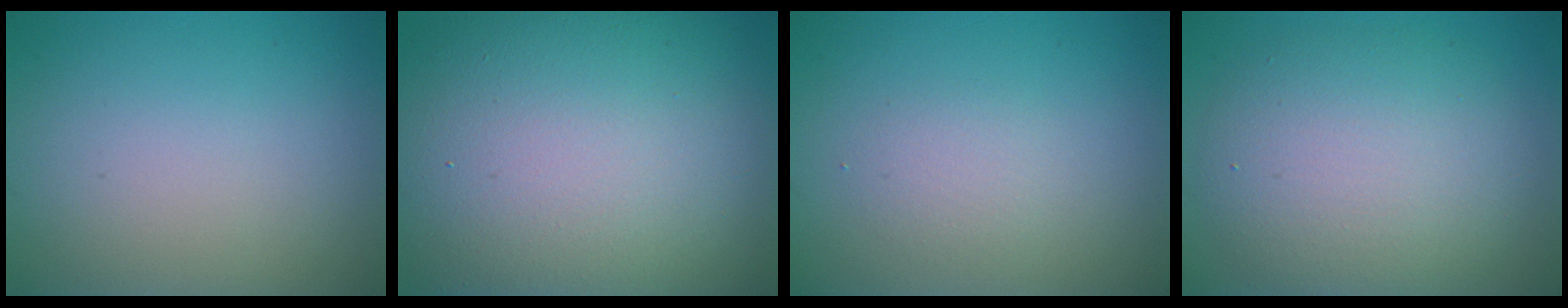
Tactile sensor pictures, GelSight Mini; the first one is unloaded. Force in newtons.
{"total": 17.3, "press": 17.3, "slide": 1.2}
{"total": 1.5, "press": 1.5, "slide": 0.1}
{"total": 7.3, "press": 7.3, "slide": 0.2}